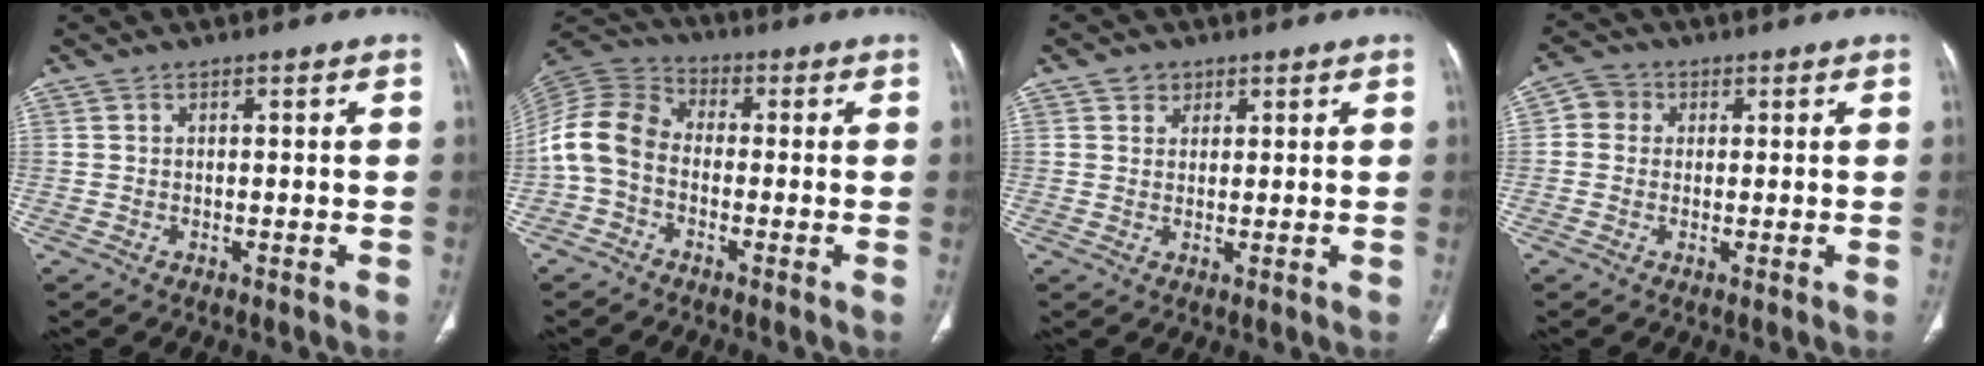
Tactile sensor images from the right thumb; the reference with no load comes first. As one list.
[{"total": 9.6, "force": [-1.9, 7.1, 6.2], "torque": [-0.120, 0.031, -0.055]}, {"total": 2.5, "force": [1.3, 2.0, 0.5], "torque": [0.009, -0.005, 0.016]}, {"total": 4.0, "force": [0.6, 3.7, 1.3], "torque": [-0.005, 0.005, 0.004]}]